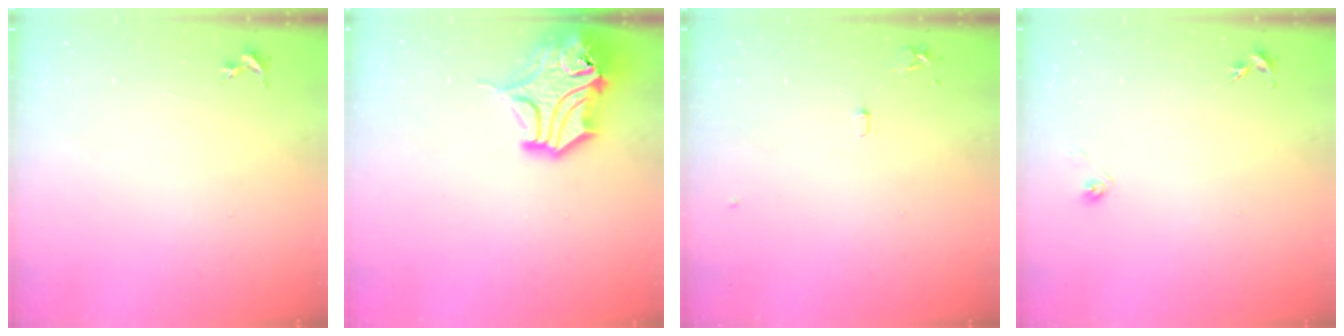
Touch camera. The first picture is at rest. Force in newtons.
{"total": 16.7, "press": 16.5, "slide": 2.5}
{"total": 5.2, "press": 5.1, "slide": 0.6}
{"total": 3.2, "press": 2.7, "slide": 1.7}